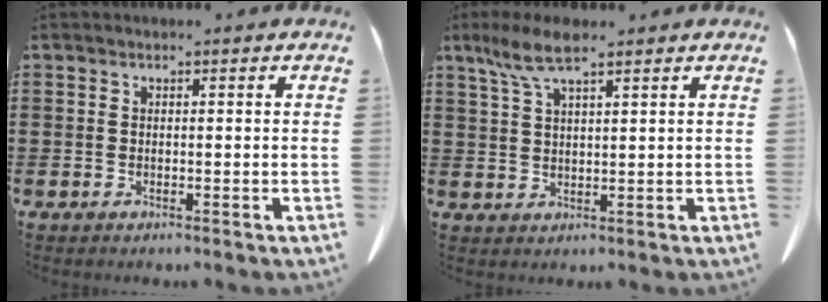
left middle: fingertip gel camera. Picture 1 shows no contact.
{"total": 5.8, "force": [3.5, 1.3, 4.5], "torque": [-0.094, 0.004, 0.063]}